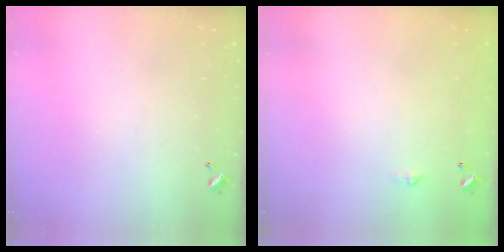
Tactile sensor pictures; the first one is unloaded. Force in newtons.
{"total": 2.3, "press": 2.3, "slide": 0.4}